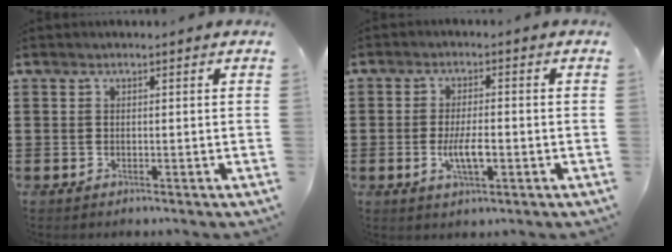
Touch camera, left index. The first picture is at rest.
{"total": 5.2, "force": [-1.2, 1.7, 4.8], "torque": [-0.094, -0.001, -0.023]}